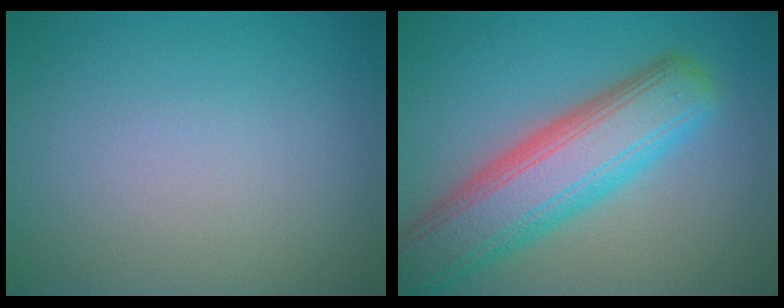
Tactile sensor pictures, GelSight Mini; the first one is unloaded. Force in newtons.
{"total": 9.1, "press": 9.0, "slide": 0.9}